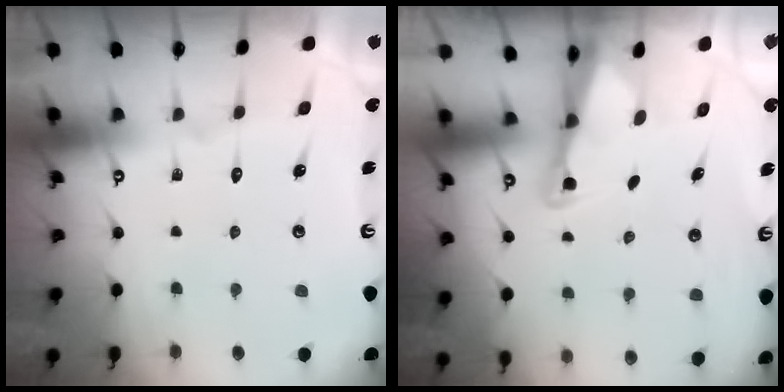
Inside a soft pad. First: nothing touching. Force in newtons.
{"total": 2.4, "press": 2.4, "slide": 0.3}